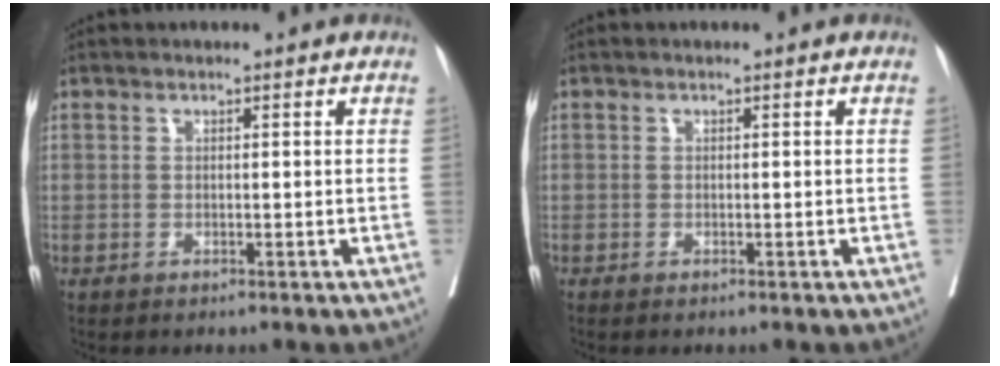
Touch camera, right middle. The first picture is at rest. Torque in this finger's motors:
{"motor_torque": [0.65, -1.23, -0.03, 0.01]}